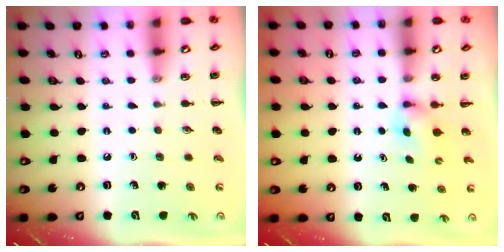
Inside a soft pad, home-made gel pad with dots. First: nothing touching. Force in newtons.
{"total": 2.9, "press": 2.8, "slide": 1.0}